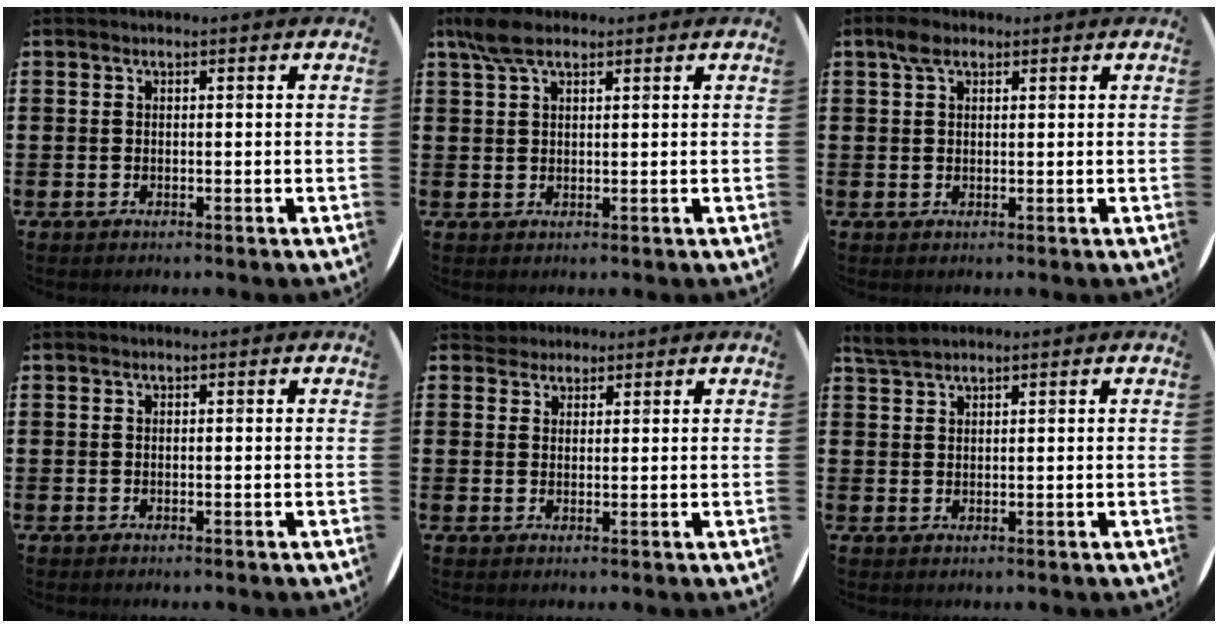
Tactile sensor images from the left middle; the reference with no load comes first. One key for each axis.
{"total": 4.1, "fx": 2.7, "fy": 1.8, "fz": 2.5, "tx": -0.055, "ty": 0.008, "tz": 0.050}
{"total": 2.5, "fx": 1.7, "fy": 1.3, "fz": 1.3, "tx": -0.021, "ty": 0.004, "tz": 0.029}
{"total": 0.0}
{"total": 2.2, "fx": 2.0, "fy": 0.9, "fz": -0.2, "tx": -0.001, "ty": 0.006, "tz": 0.041}
{"total": 2.0, "fx": 2.0, "fy": 0.2, "fz": 0.6, "tx": -0.015, "ty": 0.003, "tz": 0.038}